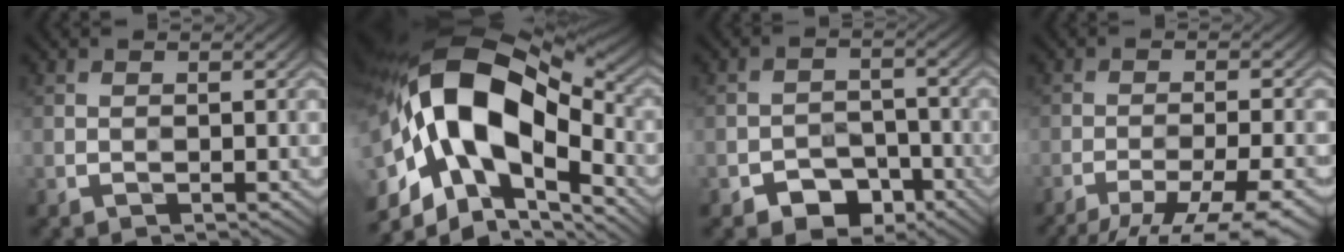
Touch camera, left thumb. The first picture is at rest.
{"total": 19.9, "force": [-2.5, 11.4, 16.1], "torque": [-0.332, -0.001, -0.032]}
{"total": 4.9, "force": [-3.4, 3.0, 1.7], "torque": [-0.026, -0.001, -0.061]}
{"total": 10.9, "force": [-8.6, 2.3, 6.2], "torque": [-0.097, -0.011, -0.108]}